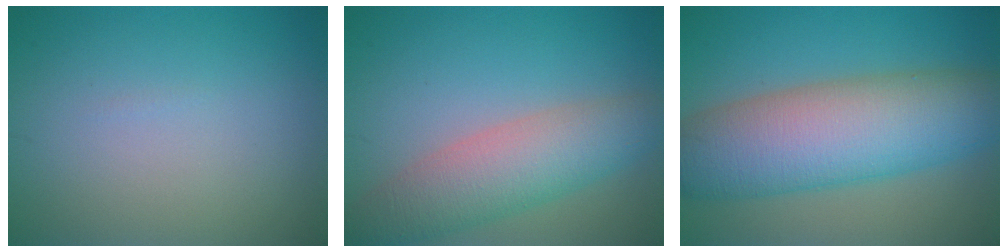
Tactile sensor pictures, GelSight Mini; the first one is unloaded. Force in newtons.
{"total": 6.1, "press": 6.0, "slide": 0.5}
{"total": 11.1, "press": 11.1, "slide": 0.6}